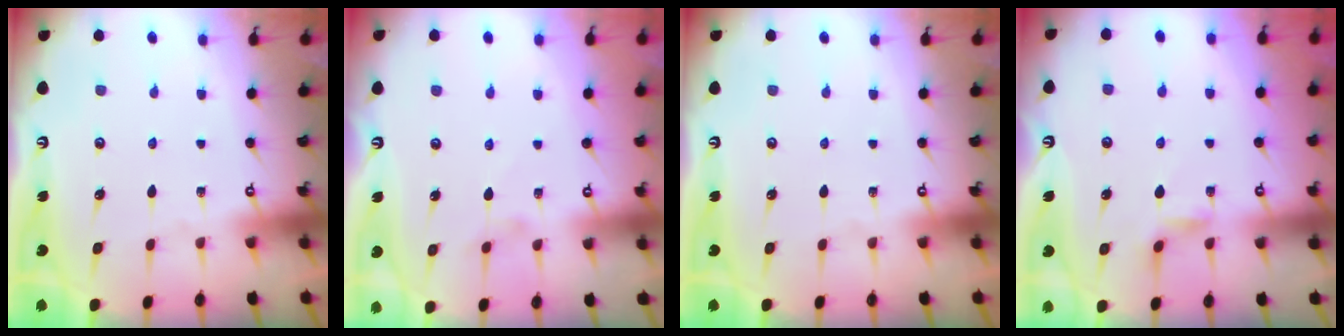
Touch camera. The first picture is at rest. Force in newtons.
{"total": 1.4, "press": 1.4, "slide": 0.3}
{"total": 0.0}
{"total": 2.2, "press": 2.2, "slide": 0.4}